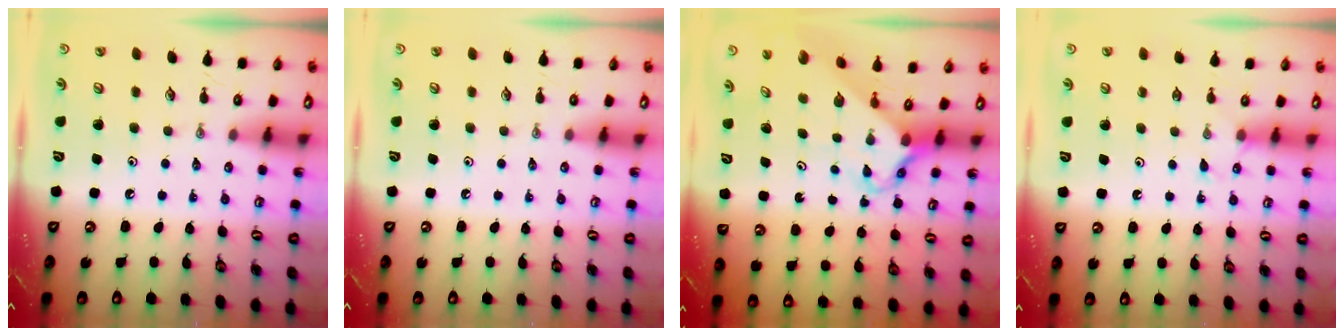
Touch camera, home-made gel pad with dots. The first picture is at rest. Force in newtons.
{"total": 0.0}
{"total": 2.7, "press": 2.7, "slide": 0.2}
{"total": 4.6, "press": 4.6, "slide": 0.5}